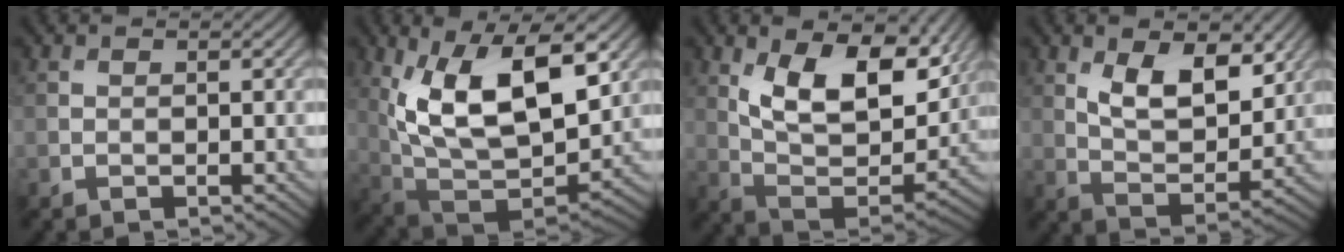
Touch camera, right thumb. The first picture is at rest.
{"total": 15.7, "force": [5.2, 7.2, 12.9], "torque": [-0.238, -0.003, 0.093]}
{"total": 13.9, "force": [6.4, 6.5, 10.5], "torque": [-0.200, -0.016, 0.114]}
{"total": 8.5, "force": [4.0, 4.1, 6.3], "torque": [-0.116, -0.010, 0.073]}